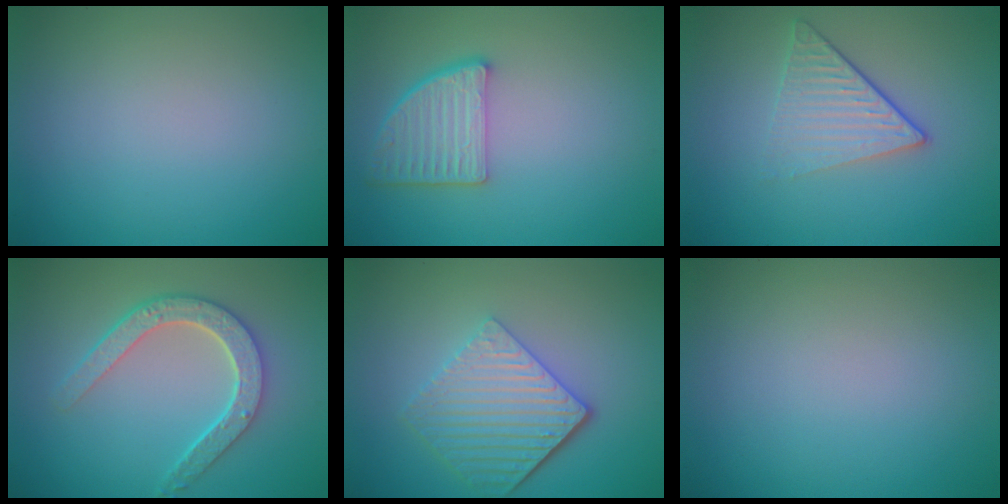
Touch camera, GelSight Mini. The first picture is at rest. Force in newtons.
{"total": 4.5, "press": 3.6, "slide": 2.7}
{"total": 3.7, "press": 2.7, "slide": 2.6}
{"total": 4.5, "press": 3.5, "slide": 2.7}
{"total": 5.5, "press": 4.2, "slide": 3.5}
{"total": 0.0}